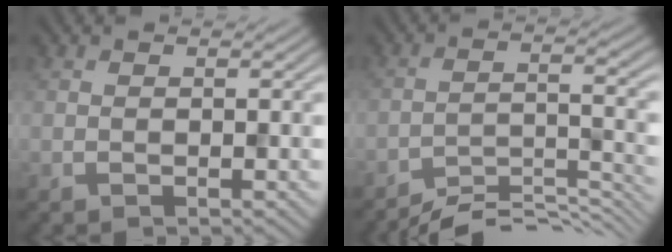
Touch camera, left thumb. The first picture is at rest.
{"total": 7.7, "force": [-6.8, 1.1, 3.4], "torque": [-0.059, 0.005, -0.109]}